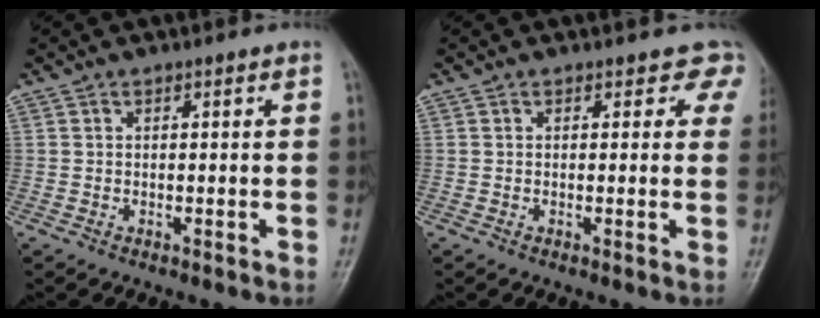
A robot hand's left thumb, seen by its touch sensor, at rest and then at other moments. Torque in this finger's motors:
{"motor_torque": [0.09, 0.14, -0.01, 0.08, 0.06]}